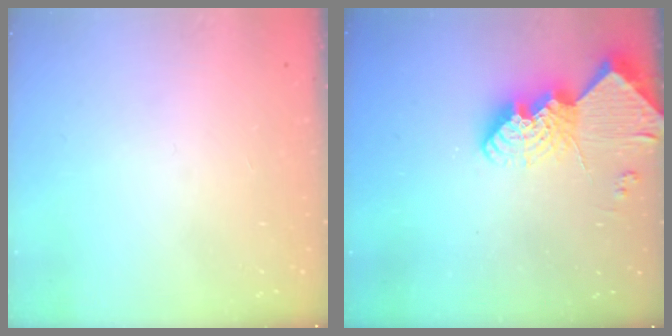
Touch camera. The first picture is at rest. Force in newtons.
{"total": 14.6, "press": 14.5, "slide": 1.1}